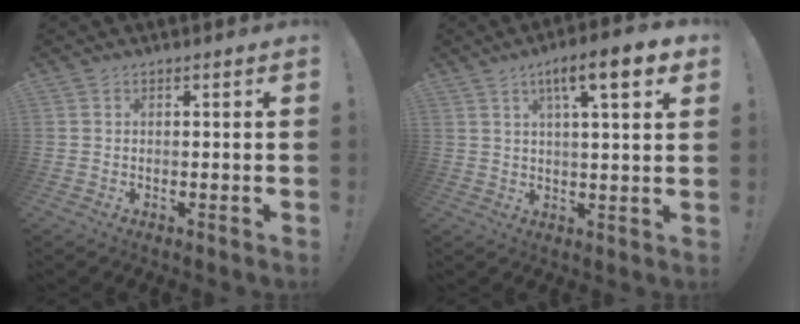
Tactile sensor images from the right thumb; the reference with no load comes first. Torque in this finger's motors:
{"motor_torque": [0.04, 2.10, 1.39, 0.23, 0.03]}